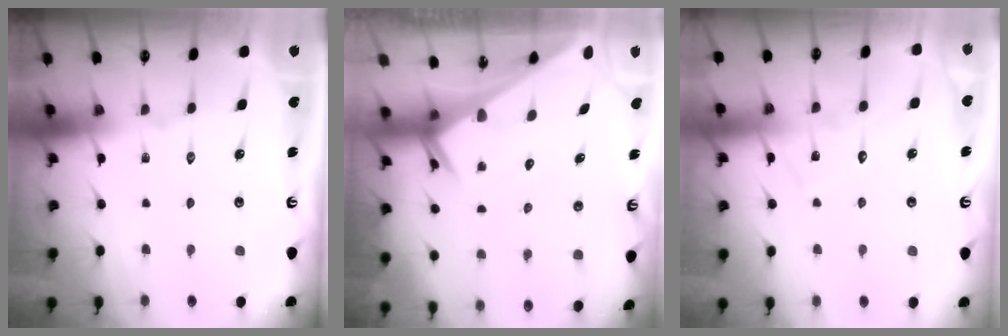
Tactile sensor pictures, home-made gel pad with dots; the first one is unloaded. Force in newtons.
{"total": 2.9, "press": 2.9, "slide": 0.2}
{"total": 6.2, "press": 6.2, "slide": 0.5}